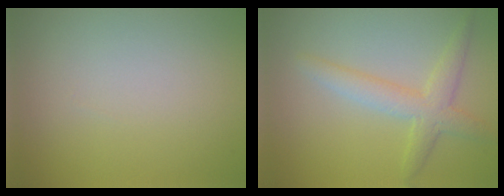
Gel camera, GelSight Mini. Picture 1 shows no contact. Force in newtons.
{"total": 3.1, "press": 3.1, "slide": 0.1}